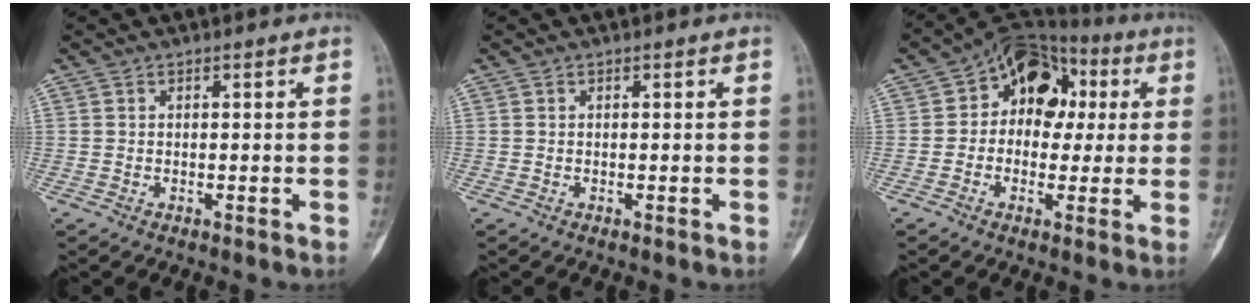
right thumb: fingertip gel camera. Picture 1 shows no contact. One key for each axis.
{"total": 0.0}
{"total": 14.1, "fx": 2.5, "fy": 10.3, "fz": 9.3, "tx": -0.084, "ty": 0.033, "tz": 0.027}